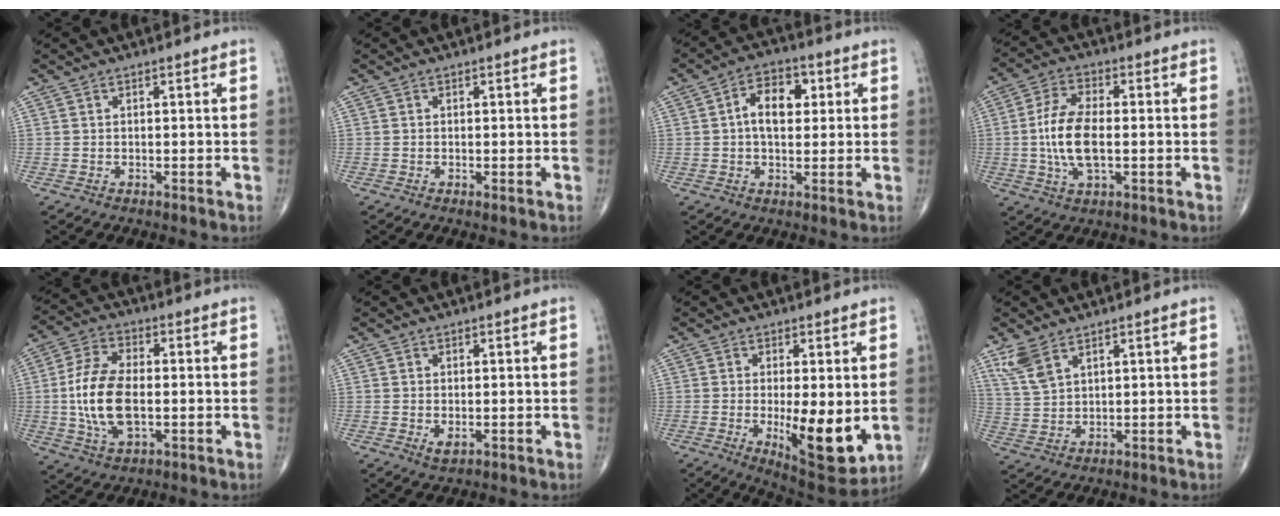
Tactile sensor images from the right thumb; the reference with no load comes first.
{"total": 0.5, "force": [-0.2, 0.2, 0.5], "torque": [-0.012, -0.004, -0.004]}
{"total": 8.3, "force": [1.5, 5.1, 6.3], "torque": [-0.090, 0.013, 0.019]}
{"total": 10.8, "force": [-0.7, 5.0, 9.5], "torque": [-0.195, 0.006, -0.015]}
{"total": 13.3, "force": [-0.9, 6.9, 11.3], "torque": [-0.228, 0.006, -0.017]}
{"total": 1.8, "force": [-0.3, 1.0, 1.5], "torque": [-0.026, -0.005, -0.001]}
{"total": 12.8, "force": [-1.7, 4.5, 11.9], "torque": [-0.163, -0.030, -0.014]}
{"total": 5.6, "force": [3.9, 2.5, 3.3], "torque": [-0.071, -0.011, 0.089]}